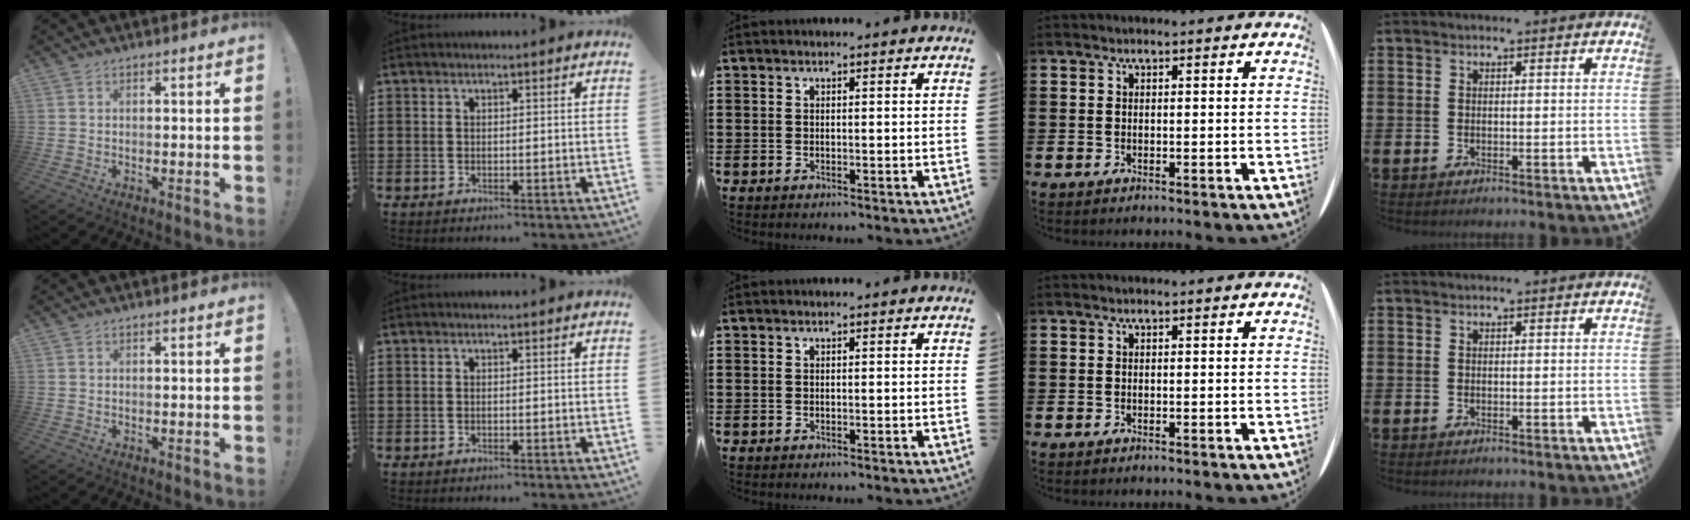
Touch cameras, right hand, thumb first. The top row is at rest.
{}